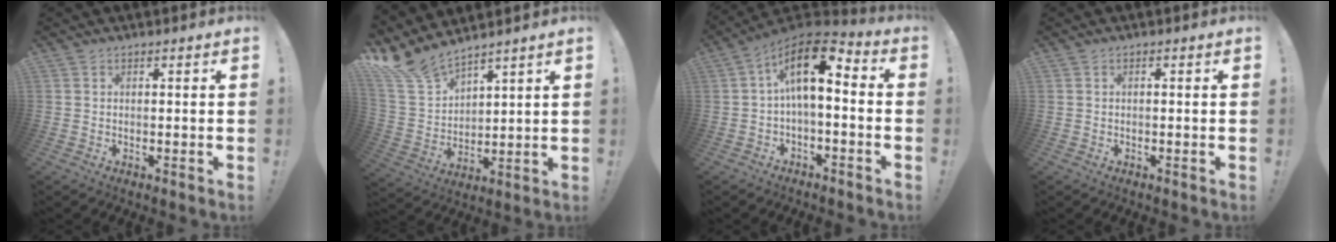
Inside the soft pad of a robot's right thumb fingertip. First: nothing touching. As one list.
[{"total": 11.0, "force": [10.0, 3.3, 3.0], "torque": [-0.087, -0.078, 0.191]}, {"total": 12.7, "force": [2.3, 5.3, 11.4], "torque": [-0.201, 0.000, 0.038]}, {"total": 0.6, "force": [-0.5, -0.1, 0.3], "torque": [-0.012, 0.002, -0.008]}]